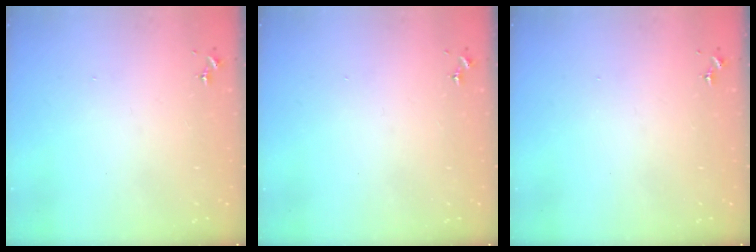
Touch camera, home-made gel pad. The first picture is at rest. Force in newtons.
{"total": 0.0}
{"total": 0.0}